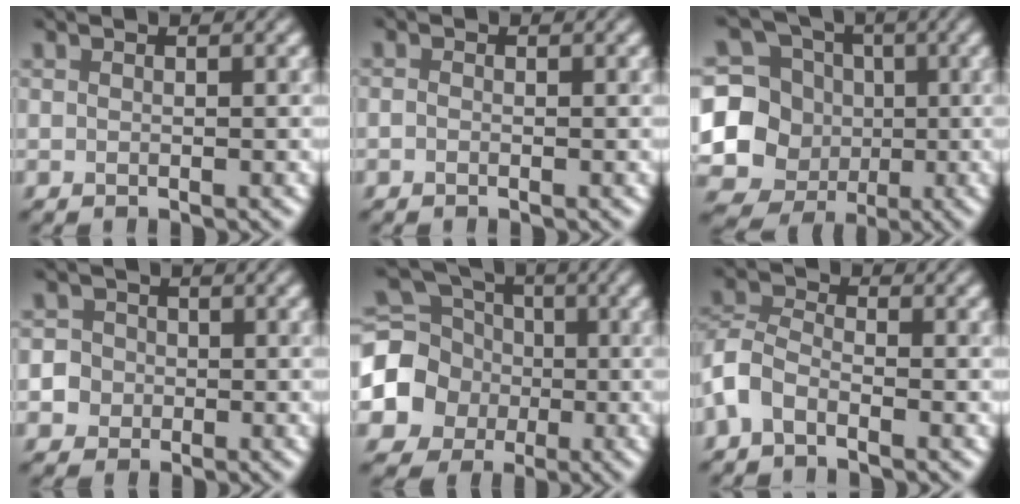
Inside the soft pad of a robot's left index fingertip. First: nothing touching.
{"total": 0.6, "force": [-0.5, -0.1, -0.3], "torque": [0.006, -0.002, -0.009]}
{"total": 14.6, "force": [-1.5, 14.1, 3.2], "torque": [-0.106, 0.005, -0.044]}
{"total": 3.2, "force": [-1.1, 3.0, 0.1], "torque": [0.025, 0.010, -0.035]}
{"total": 6.4, "force": [-1.5, 5.9, 2.0], "torque": [-0.043, -0.005, -0.044]}
{"total": 3.2, "force": [-2.4, 1.6, 1.4], "torque": [-0.033, 0.002, -0.060]}